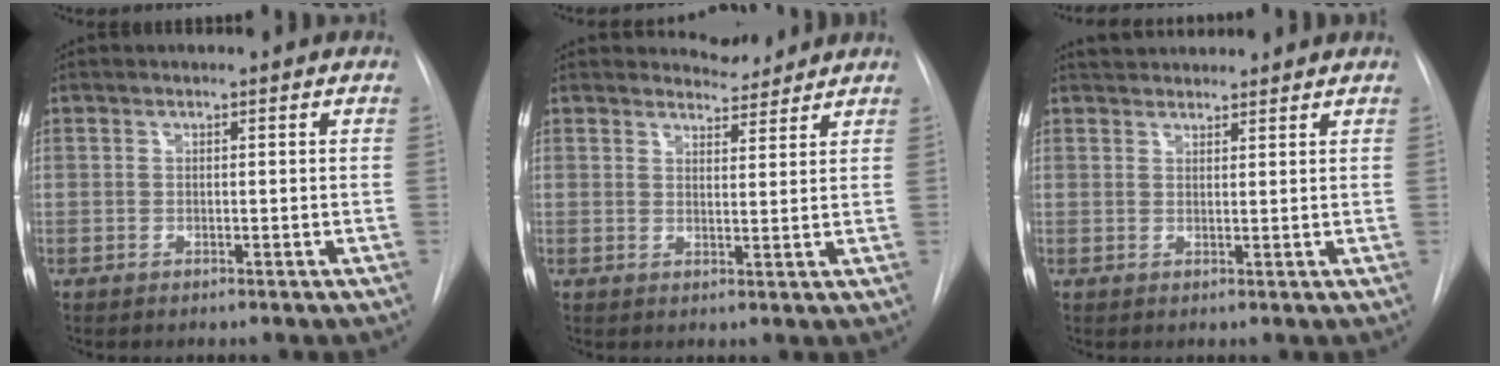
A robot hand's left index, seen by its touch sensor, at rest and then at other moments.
{"total": 3.2, "force": [3.1, 0.6, -0.3], "torque": [0.002, -0.014, 0.044]}
{"total": 4.9, "force": [4.6, 1.2, 1.0], "torque": [-0.014, 0.033, 0.067]}